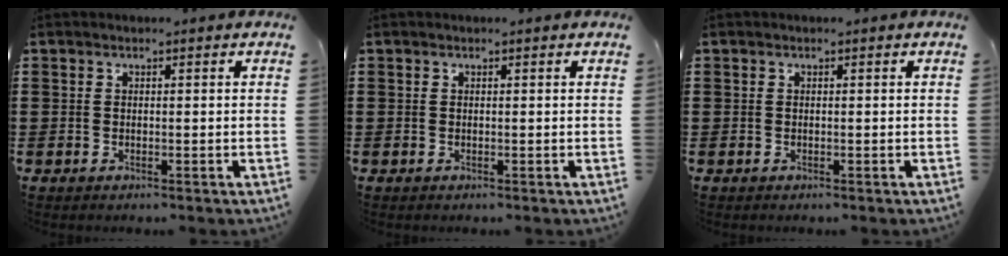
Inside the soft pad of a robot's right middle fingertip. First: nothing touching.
{"total": 0.0}
{"total": 0.0}